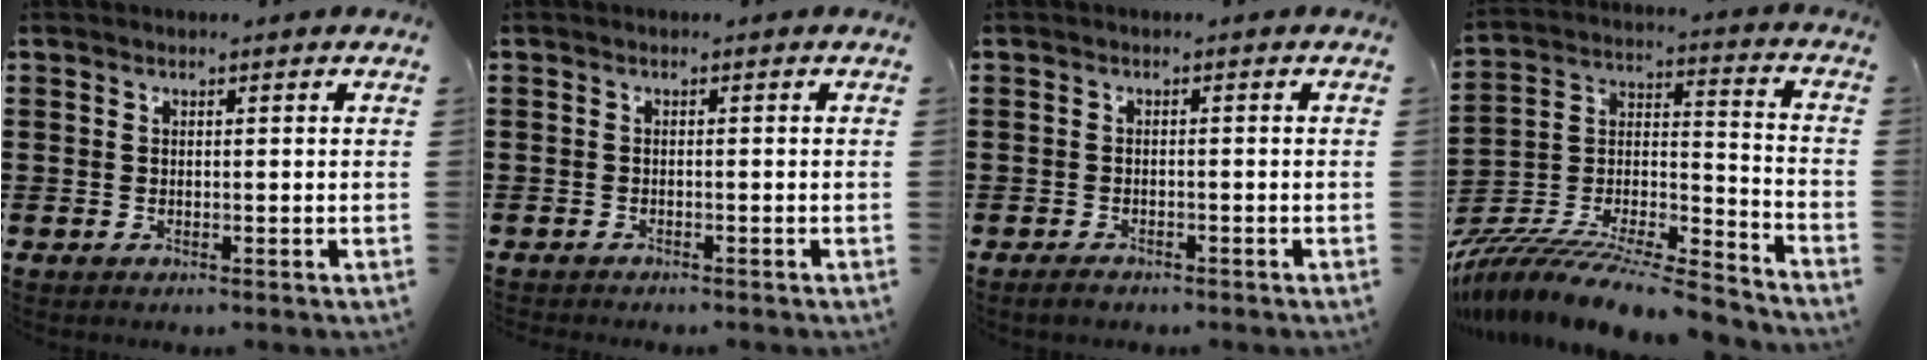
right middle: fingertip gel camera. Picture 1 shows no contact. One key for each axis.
{"total": 0.6, "fx": -0.6, "fy": 0.0, "fz": 0.1, "tx": -0.004, "ty": -0.002, "tz": -0.013}
{"total": 1.1, "fx": -0.9, "fy": 0.4, "fz": 0.5, "tx": -0.012, "ty": -0.004, "tz": -0.017}
{"total": 11.1, "fx": -10.4, "fy": 0.8, "fz": 3.9, "tx": -0.060, "ty": 0.018, "tz": -0.206}